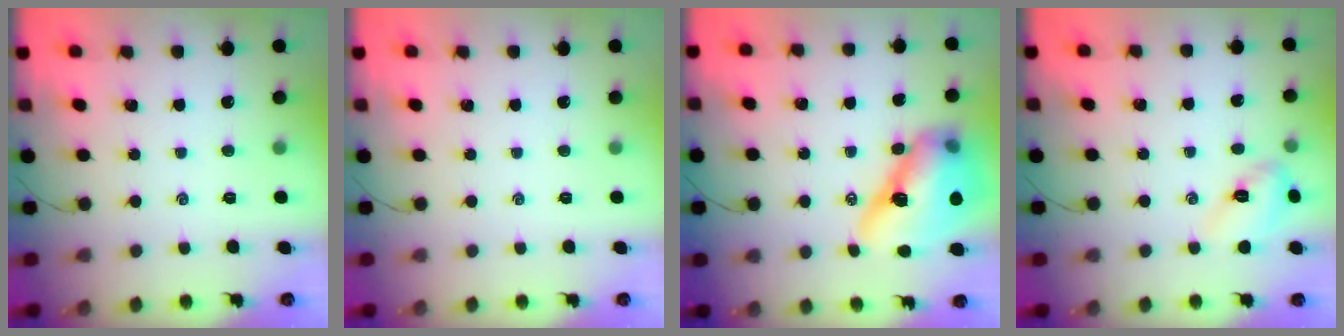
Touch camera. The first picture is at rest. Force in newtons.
{"total": 0.0}
{"total": 16.8, "press": 16.0, "slide": 4.9}
{"total": 5.7, "press": 5.7, "slide": 0.6}